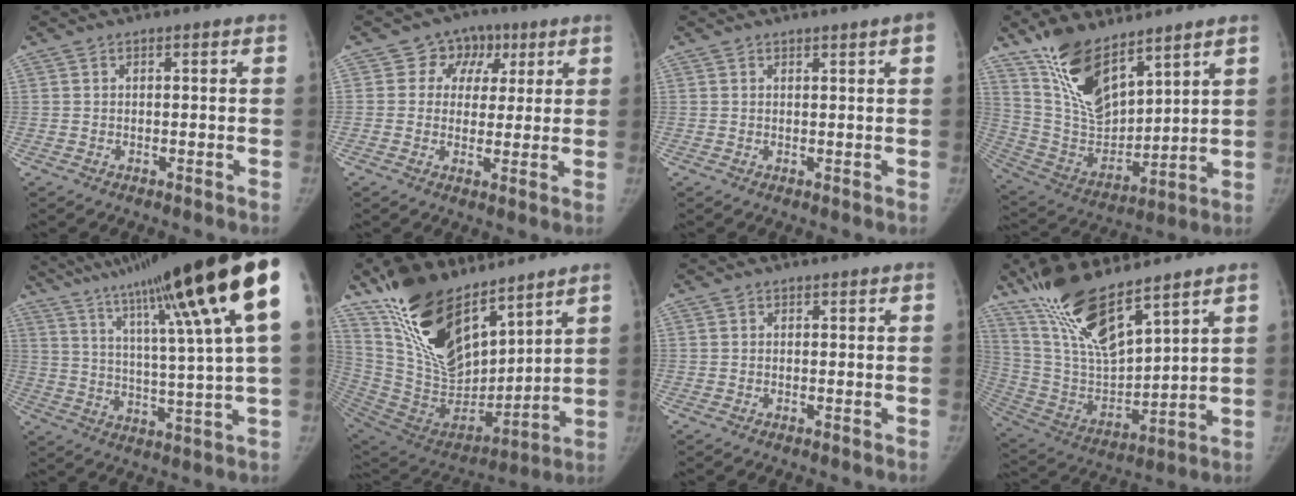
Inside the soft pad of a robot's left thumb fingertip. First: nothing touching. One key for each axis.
{"total": 7.3, "fx": 2.8, "fy": 6.4, "fz": 2.3, "tx": 0.009, "ty": 0.001, "tz": 0.036}
{"total": 2.4, "fx": 1.3, "fy": 0.0, "fz": 2.0, "tx": -0.029, "ty": 0.000, "tz": 0.018}
{"total": 16.5, "fx": 11.5, "fy": 7.1, "fz": 9.5, "tx": -0.133, "ty": -0.066, "tz": 0.233}
{"total": 25.9, "fx": 14.7, "fy": 0.9, "fz": 21.3, "tx": -0.329, "ty": -0.044, "tz": 0.224}
{"total": 25.0, "fx": 16.8, "fy": 11.4, "fz": 14.6, "tx": -0.231, "ty": -0.072, "tz": 0.315}
{"total": 0.0}
{"total": 17.5, "fx": 12.6, "fy": 4.8, "fz": 11.2, "tx": -0.197, "ty": -0.063, "tz": 0.256}